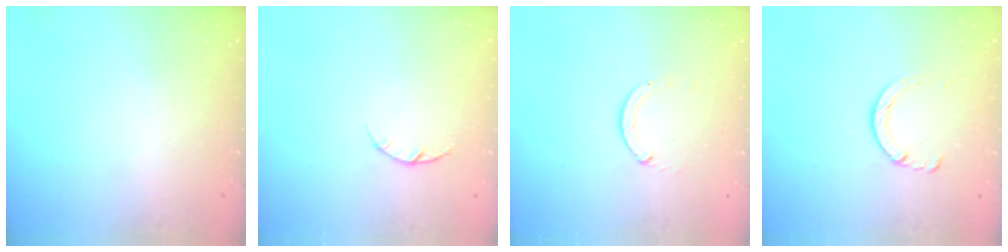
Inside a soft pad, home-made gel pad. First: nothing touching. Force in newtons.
{"total": 2.0, "press": 1.9, "slide": 0.4}
{"total": 0.0}
{"total": 2.9, "press": 2.8, "slide": 0.4}